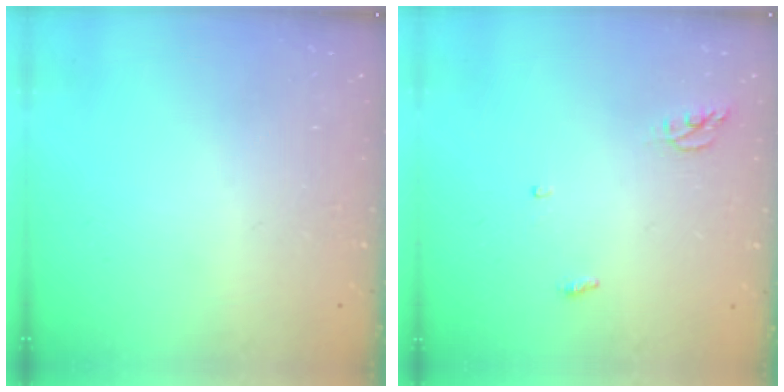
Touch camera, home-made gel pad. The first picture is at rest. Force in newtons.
{"total": 3.8, "press": 3.8, "slide": 0.4}